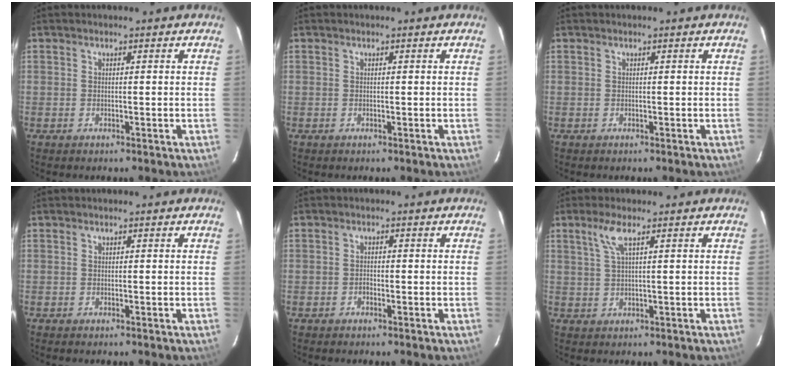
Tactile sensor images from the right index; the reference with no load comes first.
{"total": 0.0}
{"total": 0.0}
{"total": 0.0}
{"total": 0.9, "force": [-0.6, 0.6, 0.1], "torque": [-0.001, 0.005, -0.011]}
{"total": 3.2, "force": [1.6, -0.1, 2.8], "torque": [-0.061, 0.002, 0.036]}